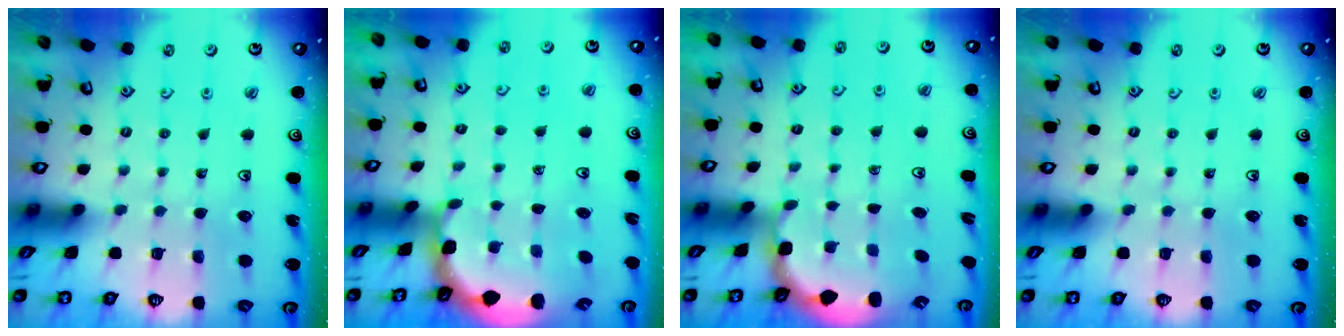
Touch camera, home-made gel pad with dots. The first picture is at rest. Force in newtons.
{"total": 1.9, "press": 1.9, "slide": 0.2}
{"total": 2.7, "press": 2.1, "slide": 1.7}
{"total": 0.0}